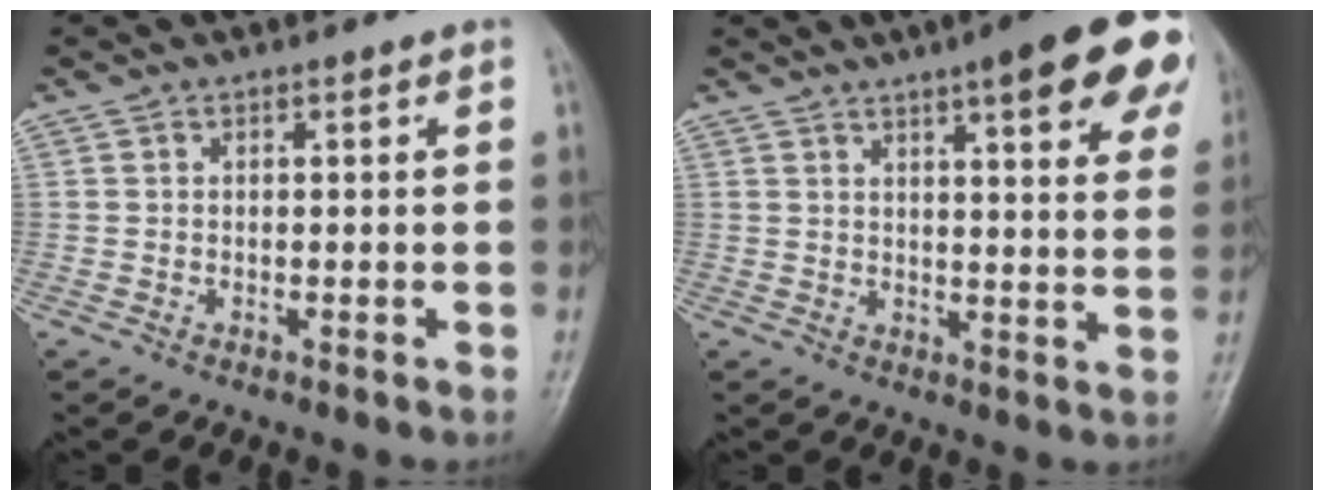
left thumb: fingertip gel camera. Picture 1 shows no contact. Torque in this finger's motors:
{"motor_torque": [1.95, 1.19, 2.05, -0.72, 0.32]}